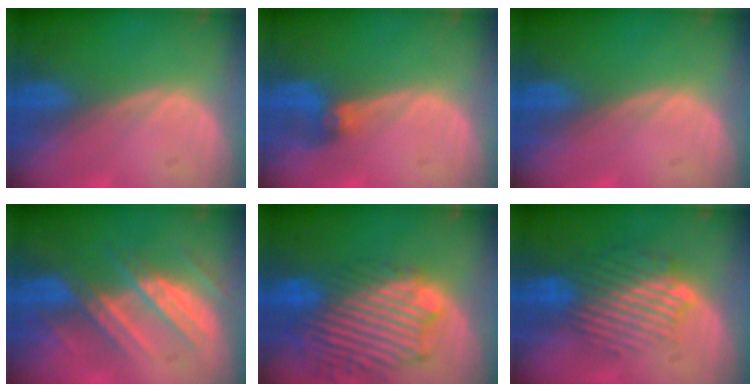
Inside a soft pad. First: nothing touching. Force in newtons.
{"total": 2.9, "press": 2.6, "slide": 1.2}
{"total": 0.0}
{"total": 7.3, "press": 7.3, "slide": 1.0}
{"total": 13.9, "press": 11.7, "slide": 7.4}
{"total": 9.2, "press": 8.0, "slide": 4.7}